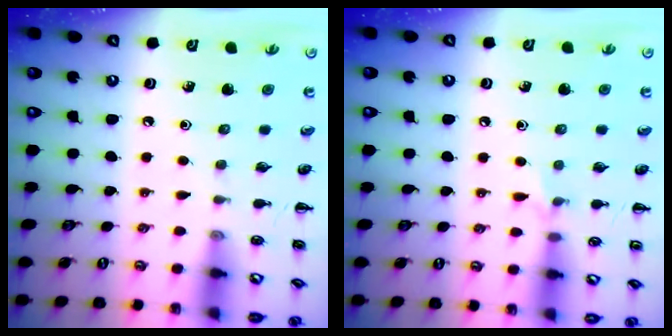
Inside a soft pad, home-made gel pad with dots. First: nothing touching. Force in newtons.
{"total": 4.7, "press": 4.4, "slide": 1.6}